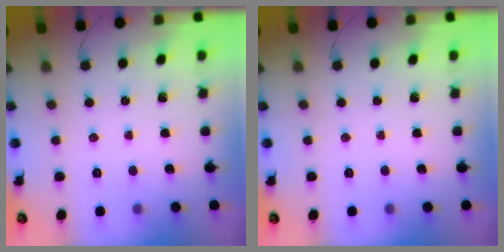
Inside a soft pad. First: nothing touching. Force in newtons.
{"total": 0.0}